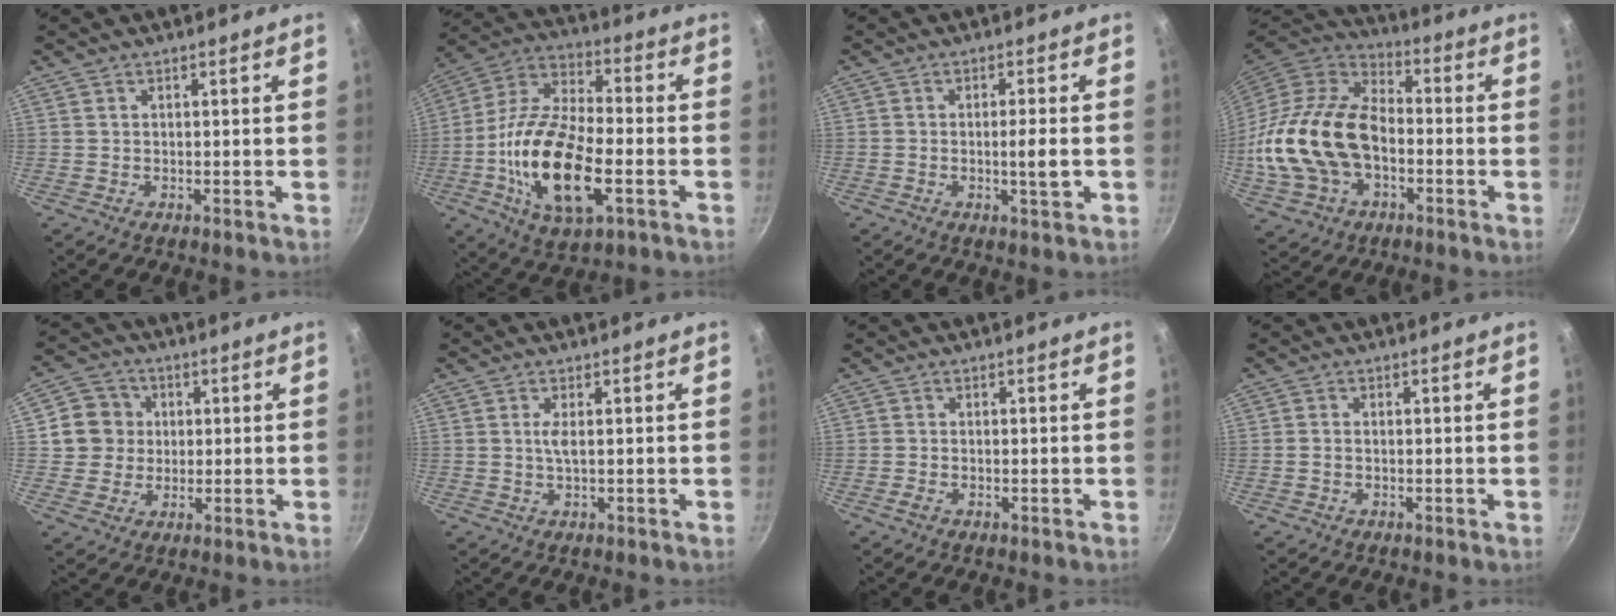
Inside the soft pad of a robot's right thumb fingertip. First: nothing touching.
{"total": 21.3, "force": [-5.2, 9.7, 18.2], "torque": [-0.345, 0.022, -0.106]}
{"total": 4.1, "force": [-0.9, 0.6, 3.9], "torque": [-0.061, 0.008, -0.013]}
{"total": 22.4, "force": [-3.6, 14.7, 16.5], "torque": [-0.306, 0.035, -0.069]}
{"total": 7.8, "force": [1.3, 7.4, 2.1], "torque": [0.002, 0.012, 0.013]}
{"total": 2.1, "force": [0.3, 0.4, 2.0], "torque": [-0.046, -0.001, 0.009]}
{"total": 1.2, "force": [-0.5, 0.4, 1.0], "torque": [-0.028, 0.003, -0.014]}
{"total": 1.0, "force": [-0.3, 0.7, 0.7], "torque": [-0.015, 0.008, -0.007]}